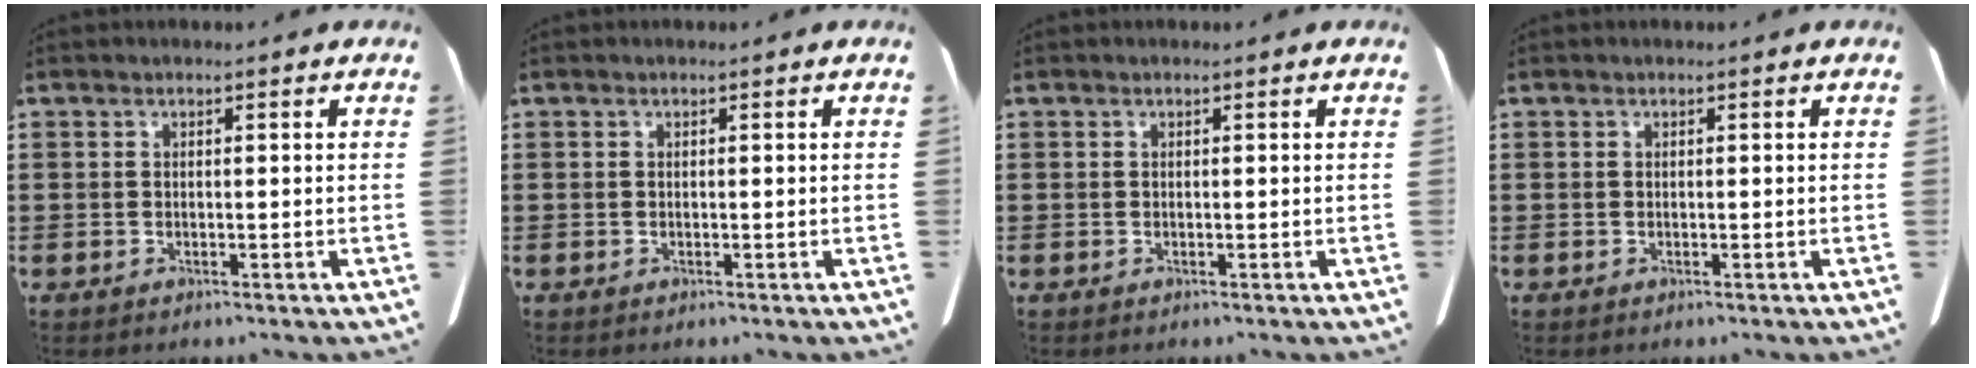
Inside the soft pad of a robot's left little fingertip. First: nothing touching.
{"total": 0.0}
{"total": 0.0}
{"total": 0.0}